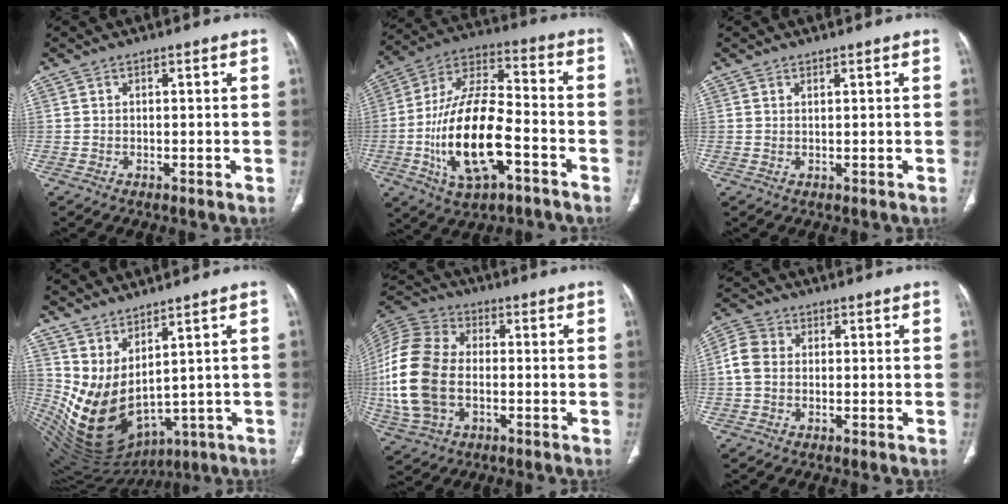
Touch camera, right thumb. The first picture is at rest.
{"total": 20.0, "force": [-6.3, 8.9, 16.8], "torque": [-0.315, 0.037, -0.107]}
{"total": 0.5, "force": [0.5, 0.0, 0.2], "torque": [0.000, -0.004, 0.010]}
{"total": 12.5, "force": [3.2, 6.2, 10.3], "torque": [-0.177, -0.043, 0.095]}
{"total": 19.1, "force": [-2.2, 12.5, 14.3], "torque": [-0.314, 0.013, -0.038]}
{"total": 5.0, "force": [0.0, 4.0, 2.9], "torque": [-0.063, 0.013, -0.009]}